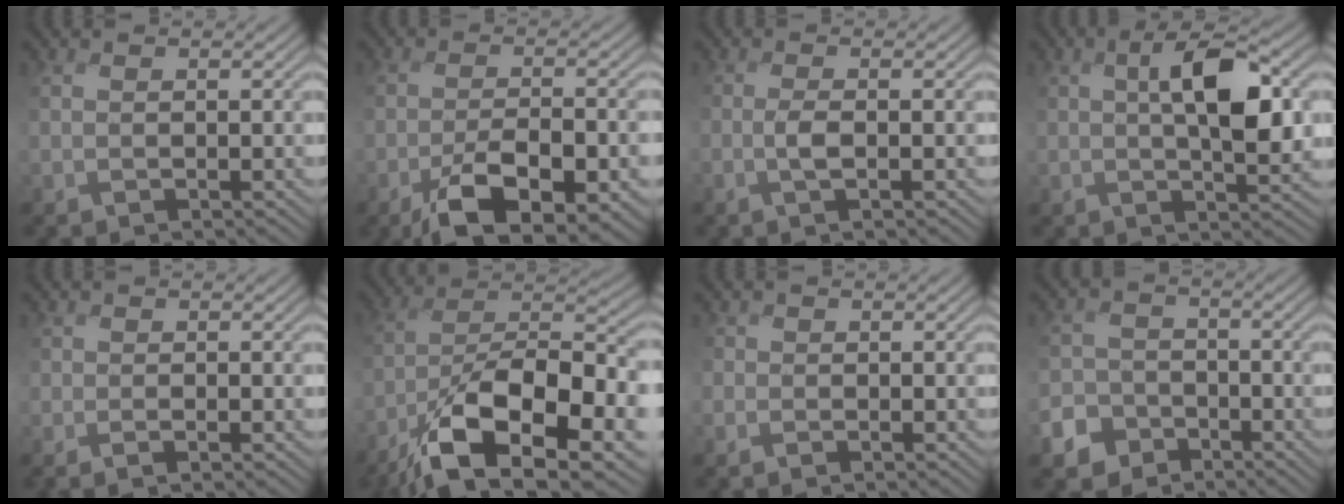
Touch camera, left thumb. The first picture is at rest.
{"total": 9.8, "force": [-5.8, 3.8, 6.9], "torque": [-0.120, -0.015, -0.094]}
{"total": 1.4, "force": [-0.9, 0.0, 1.0], "torque": [-0.023, 0.002, -0.025]}
{"total": 7.7, "force": [1.3, 3.1, 6.9], "torque": [-0.122, 0.004, 0.014]}
{"total": 0.9, "force": [-0.7, 0.4, 0.4], "torque": [-0.005, -0.003, -0.016]}
{"total": 15.8, "force": [-8.9, 6.2, 11.5], "torque": [-0.196, -0.024, -0.165]}
{"total": 1.2, "force": [-0.6, 0.4, -0.9], "torque": [0.024, -0.006, -0.021]}
{"total": 6.3, "force": [-4.4, 4.4, 0.5], "torque": [-0.006, -0.016, -0.099]}